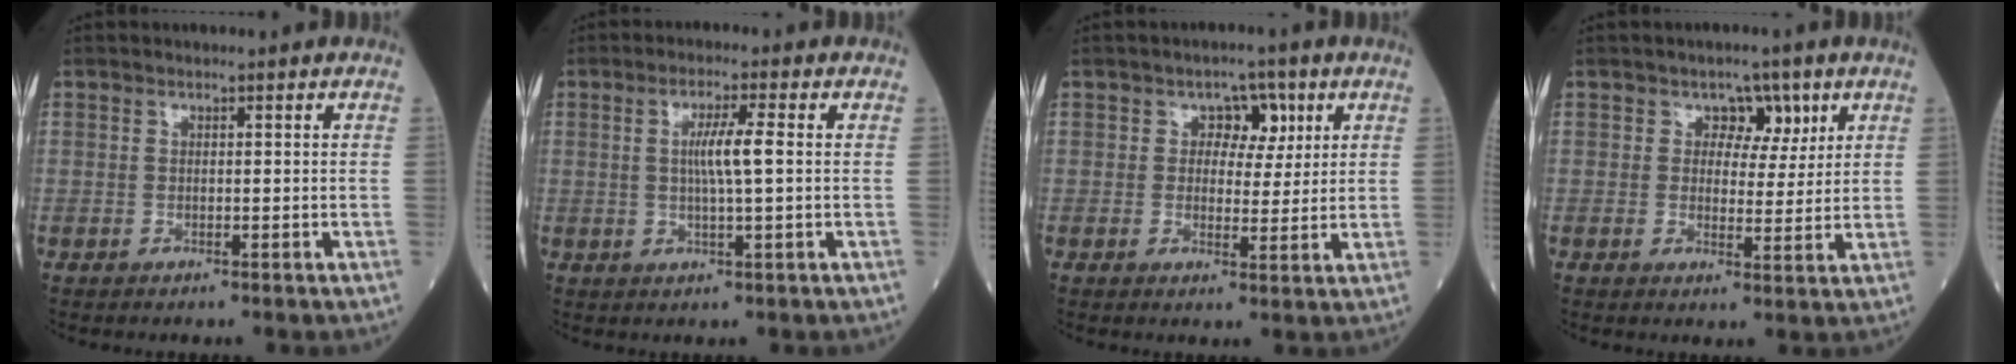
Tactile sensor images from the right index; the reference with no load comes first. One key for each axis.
{"total": 4.8, "fx": 0.4, "fy": -0.1, "fz": 4.8, "tx": -0.087, "ty": 0.000, "tz": 0.008}
{"total": 4.5, "fx": 1.6, "fy": 3.1, "fz": 2.8, "tx": -0.028, "ty": 0.009, "tz": 0.021}
{"total": 4.5, "fx": 2.1, "fy": 3.2, "fz": 2.4, "tx": -0.019, "ty": 0.006, "tz": 0.028}